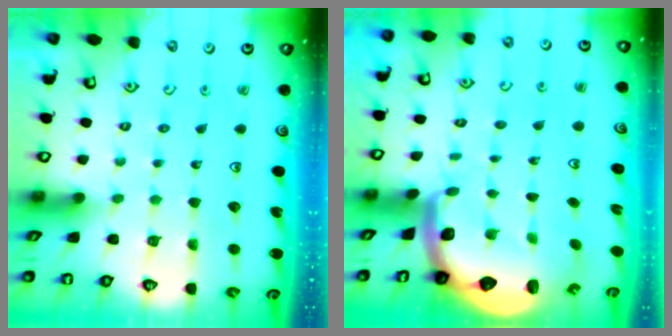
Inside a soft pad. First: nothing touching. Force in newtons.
{"total": 2.8, "press": 2.5, "slide": 1.4}